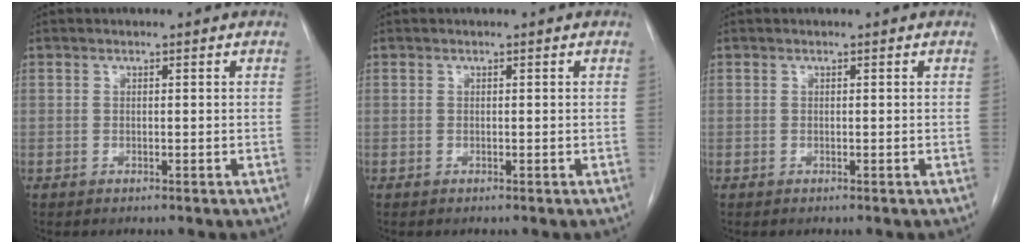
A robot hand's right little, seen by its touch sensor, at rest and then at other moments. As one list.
[{"total": 0.0}, {"total": 0.0}]